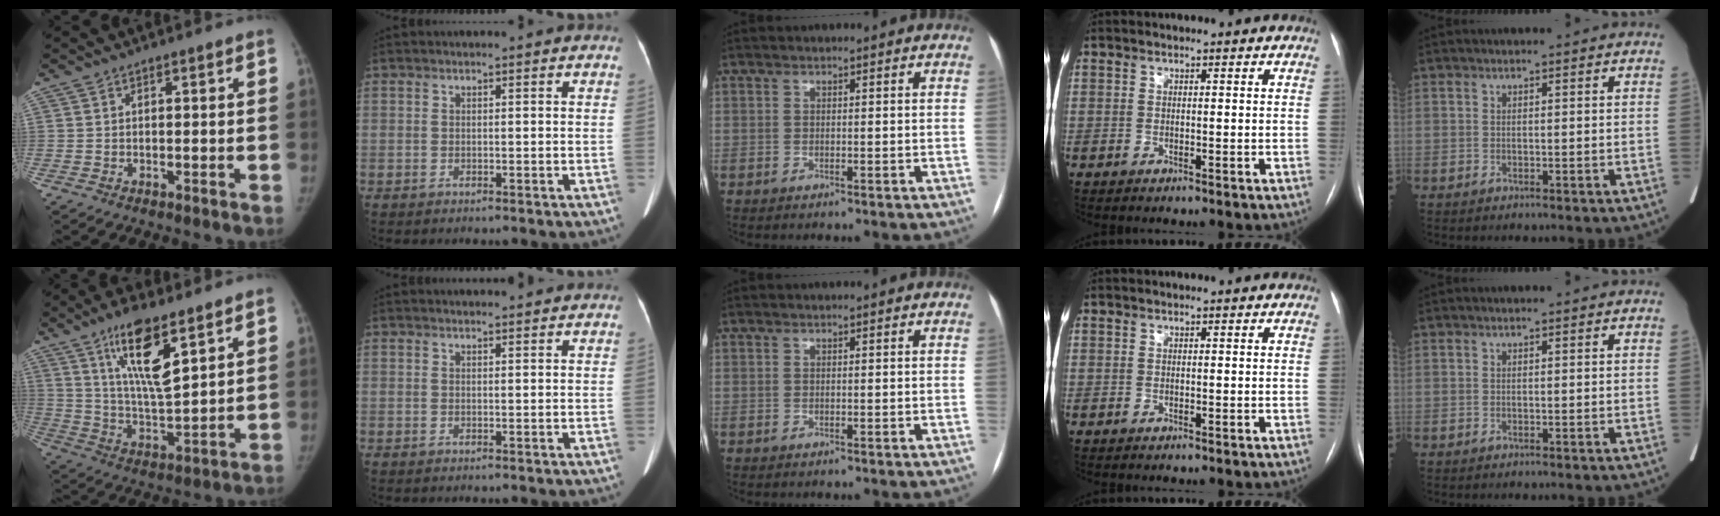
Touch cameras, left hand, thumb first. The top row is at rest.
{"thumb": {"total": 13.9, "force": [7.8, 4.0, 10.8], "torque": [-0.178, -0.045, 0.148]}, "index": {"total": 4.6, "force": [4.4, 0.3, 1.0], "torque": [-0.015, 0.020, 0.049]}}